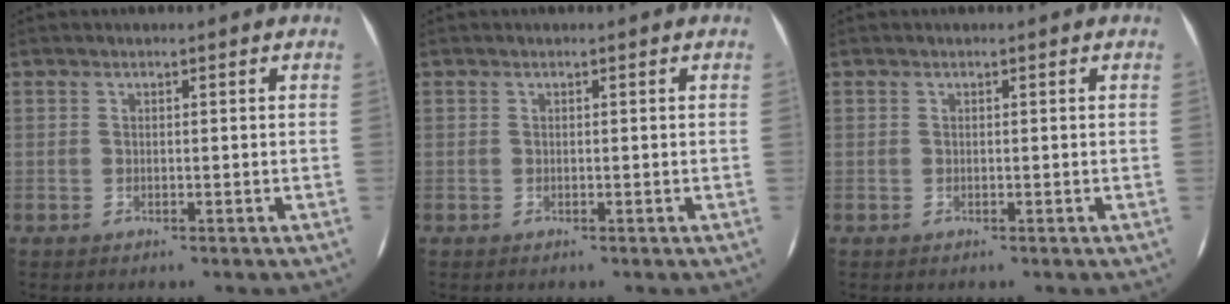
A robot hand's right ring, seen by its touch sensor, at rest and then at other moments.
{"total": 0.0}
{"total": 0.0}